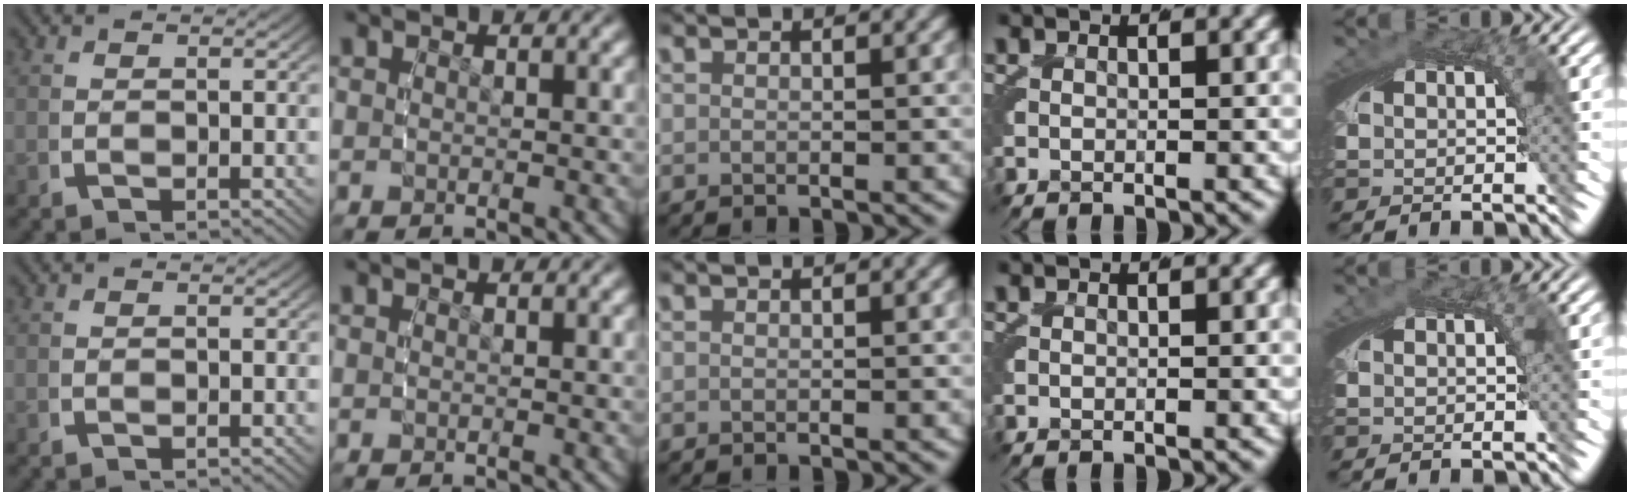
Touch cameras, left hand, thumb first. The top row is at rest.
{"little": {"total": 0.5, "force": [-0.3, -0.2, -0.4], "torque": [0.007, -0.003, -0.004]}}